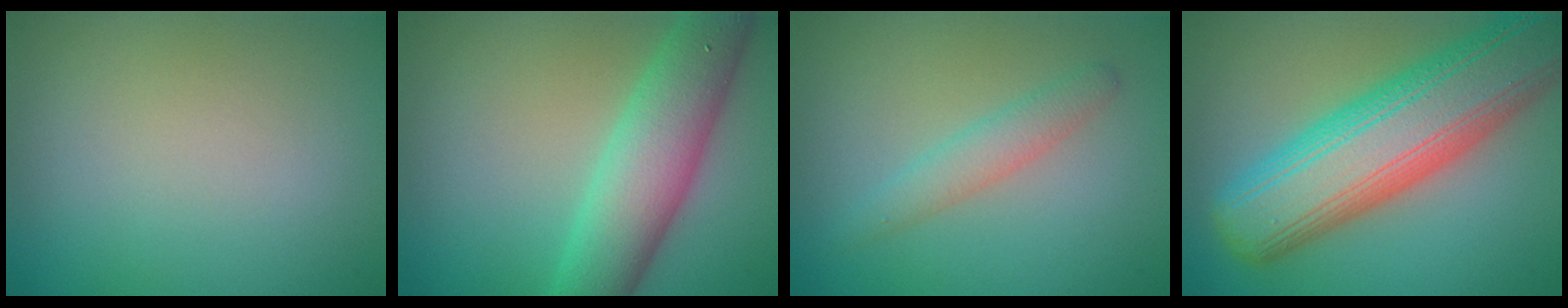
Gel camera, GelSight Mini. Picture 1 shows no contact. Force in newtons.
{"total": 6.8, "press": 6.8, "slide": 0.2}
{"total": 2.1, "press": 2.1, "slide": 0.1}
{"total": 11.9, "press": 11.9, "slide": 0.5}